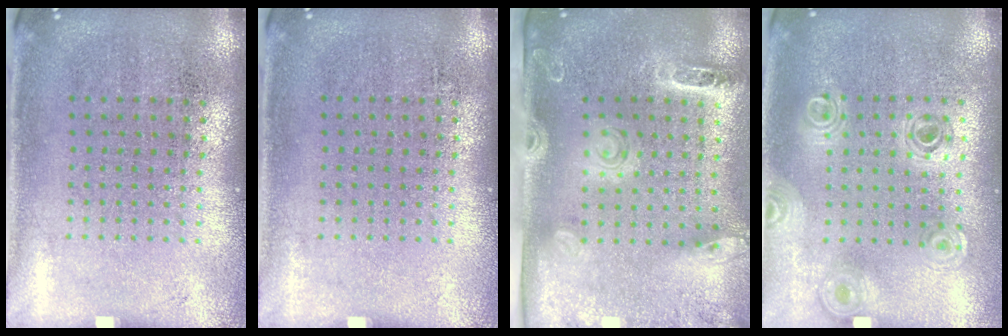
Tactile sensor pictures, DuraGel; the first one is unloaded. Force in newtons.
{"total": 0.0}
{"total": 2.7, "press": 2.0, "slide": 1.8}
{"total": 0.8, "press": 0.8, "slide": 0.1}